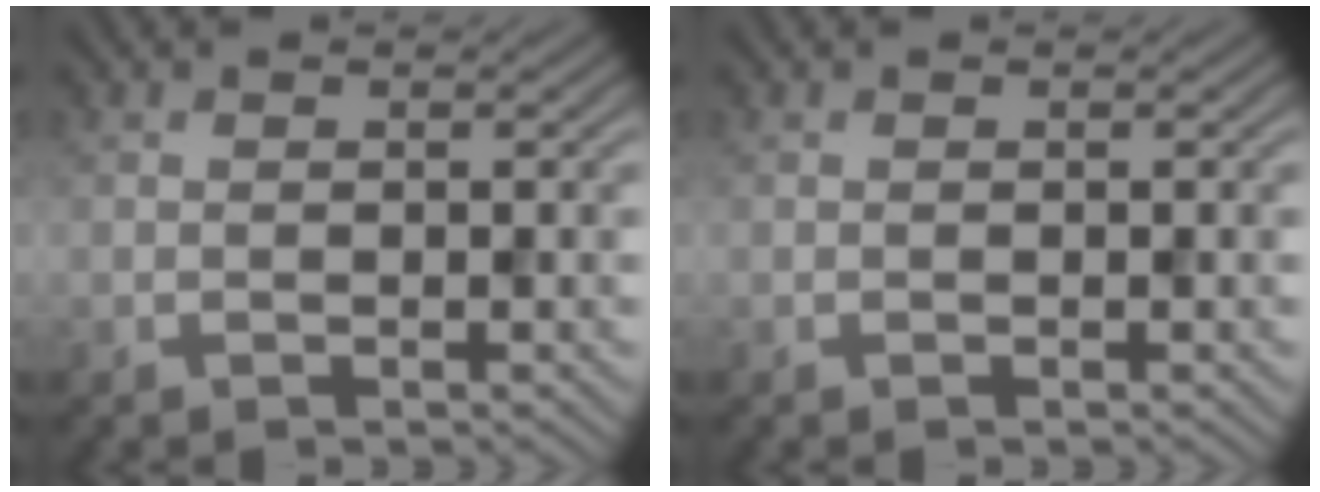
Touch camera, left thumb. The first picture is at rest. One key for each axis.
{"total": 0.0}